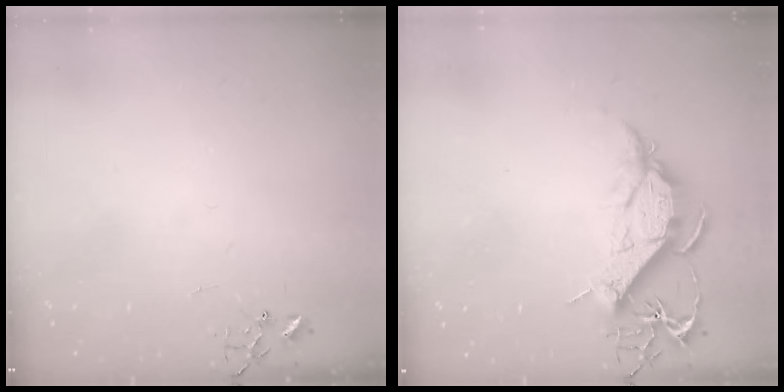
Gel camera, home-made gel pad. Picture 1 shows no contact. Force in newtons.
{"total": 12.5, "press": 12.4, "slide": 1.3}